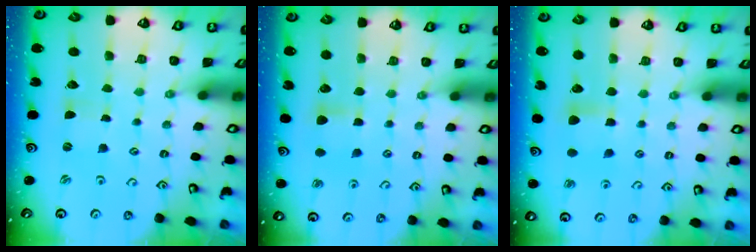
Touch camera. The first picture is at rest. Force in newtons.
{"total": 4.9, "press": 4.9, "slide": 0.6}
{"total": 5.4, "press": 5.4, "slide": 0.8}